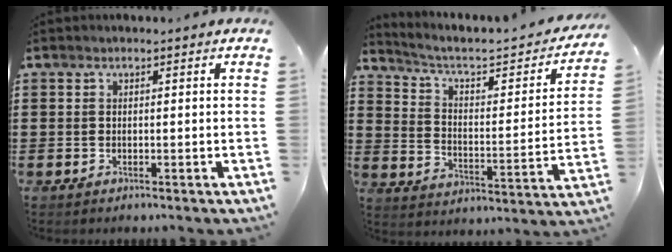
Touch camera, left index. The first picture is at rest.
{"total": 4.1, "force": [3.0, 1.2, 2.5], "torque": [-0.069, -0.029, 0.040]}